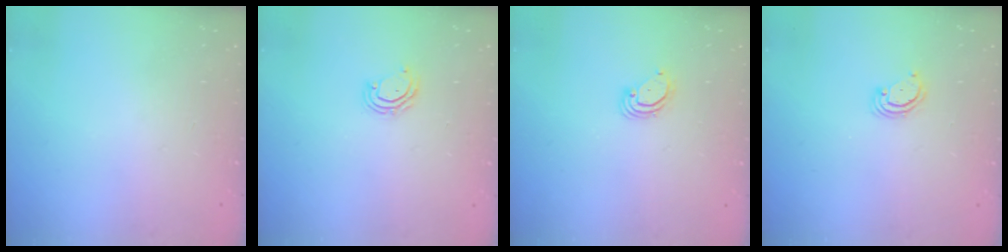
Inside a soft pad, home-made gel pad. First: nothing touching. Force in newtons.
{"total": 6.1, "press": 6.1, "slide": 0.5}
{"total": 3.7, "press": 3.7, "slide": 0.3}
{"total": 2.9, "press": 2.9, "slide": 0.3}